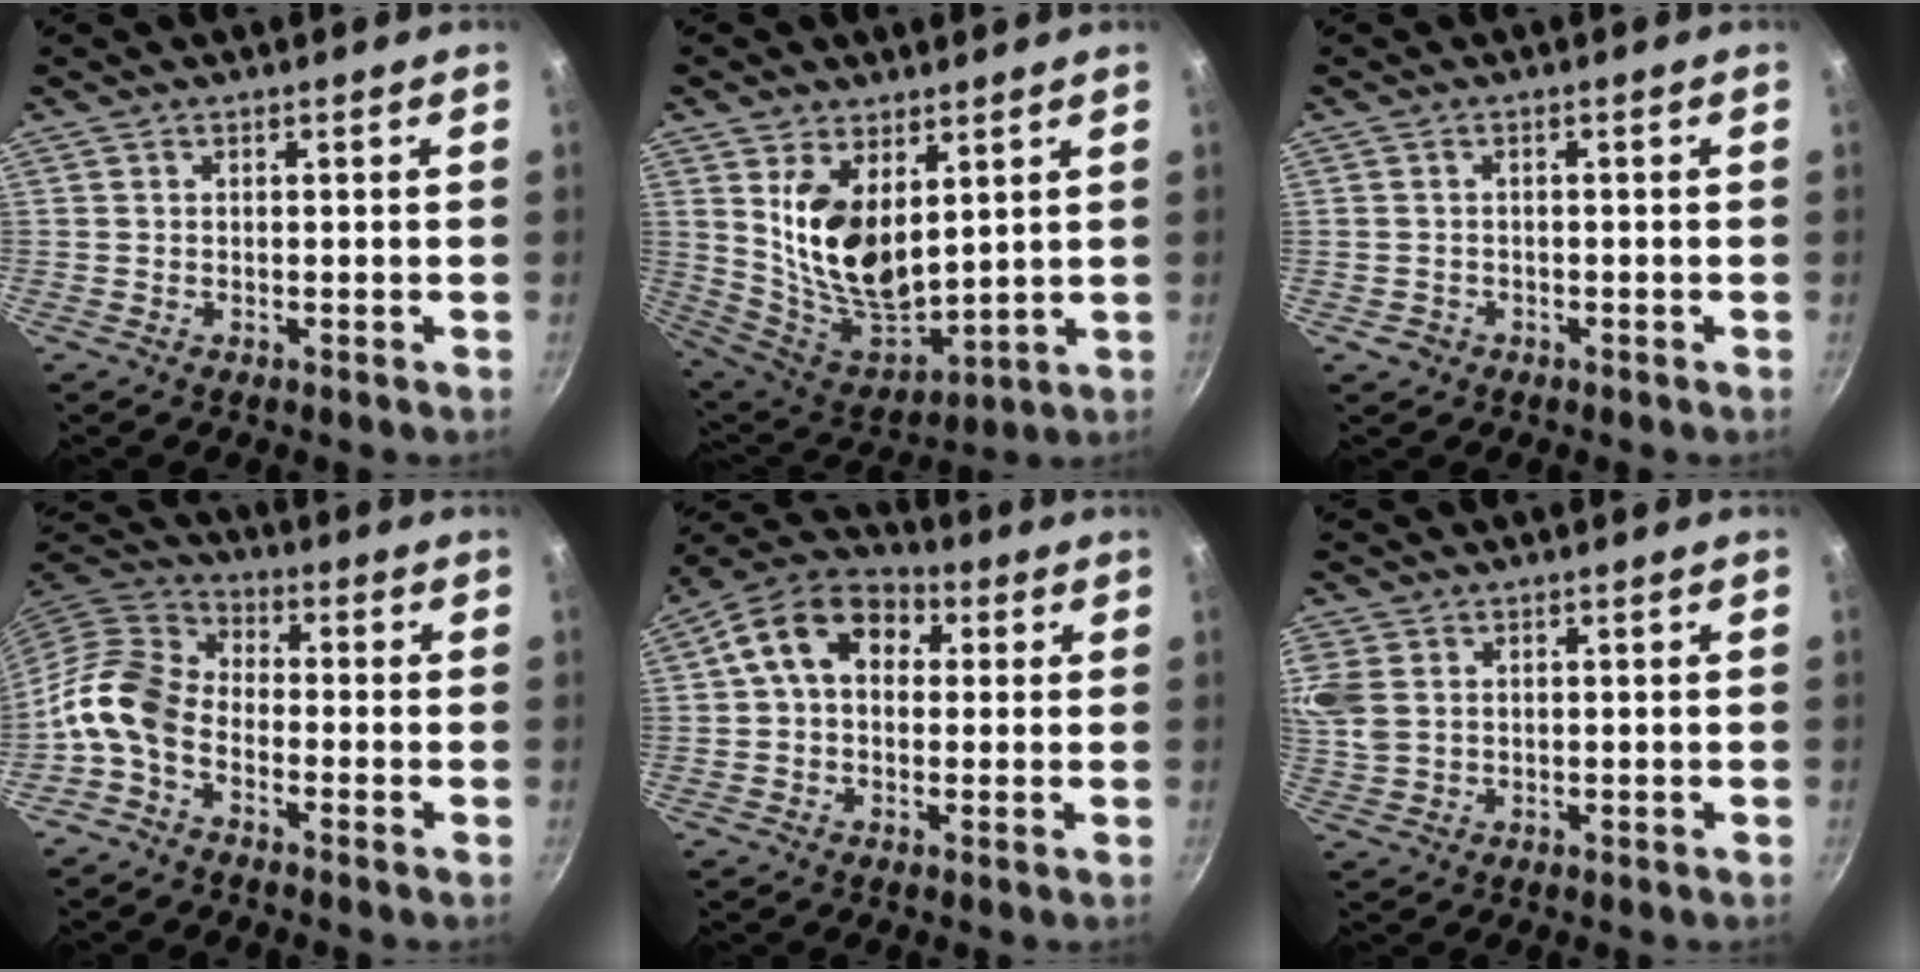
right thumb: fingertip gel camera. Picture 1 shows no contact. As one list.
[{"total": 15.2, "force": [5.0, 8.6, 11.5], "torque": [-0.189, -0.054, 0.113]}, {"total": 2.0, "force": [-0.8, 1.8, 0.6], "torque": [-0.006, 0.009, -0.007]}, {"total": 9.6, "force": [-3.7, 6.3, 6.2], "torque": [-0.116, 0.049, -0.095]}, {"total": 12.6, "force": [2.7, 9.3, 8.2], "torque": [-0.108, 0.027, 0.023]}, {"total": 7.6, "force": [2.0, 5.9, 4.4], "torque": [-0.095, 0.003, 0.041]}]